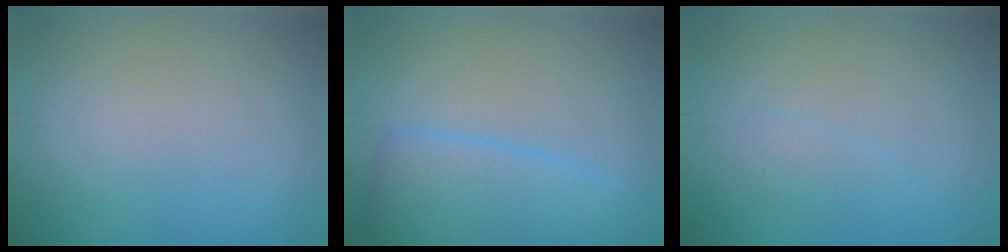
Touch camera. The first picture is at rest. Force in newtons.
{"total": 5.0, "press": 5.0, "slide": 0.3}
{"total": 1.0, "press": 1.0, "slide": 0.1}